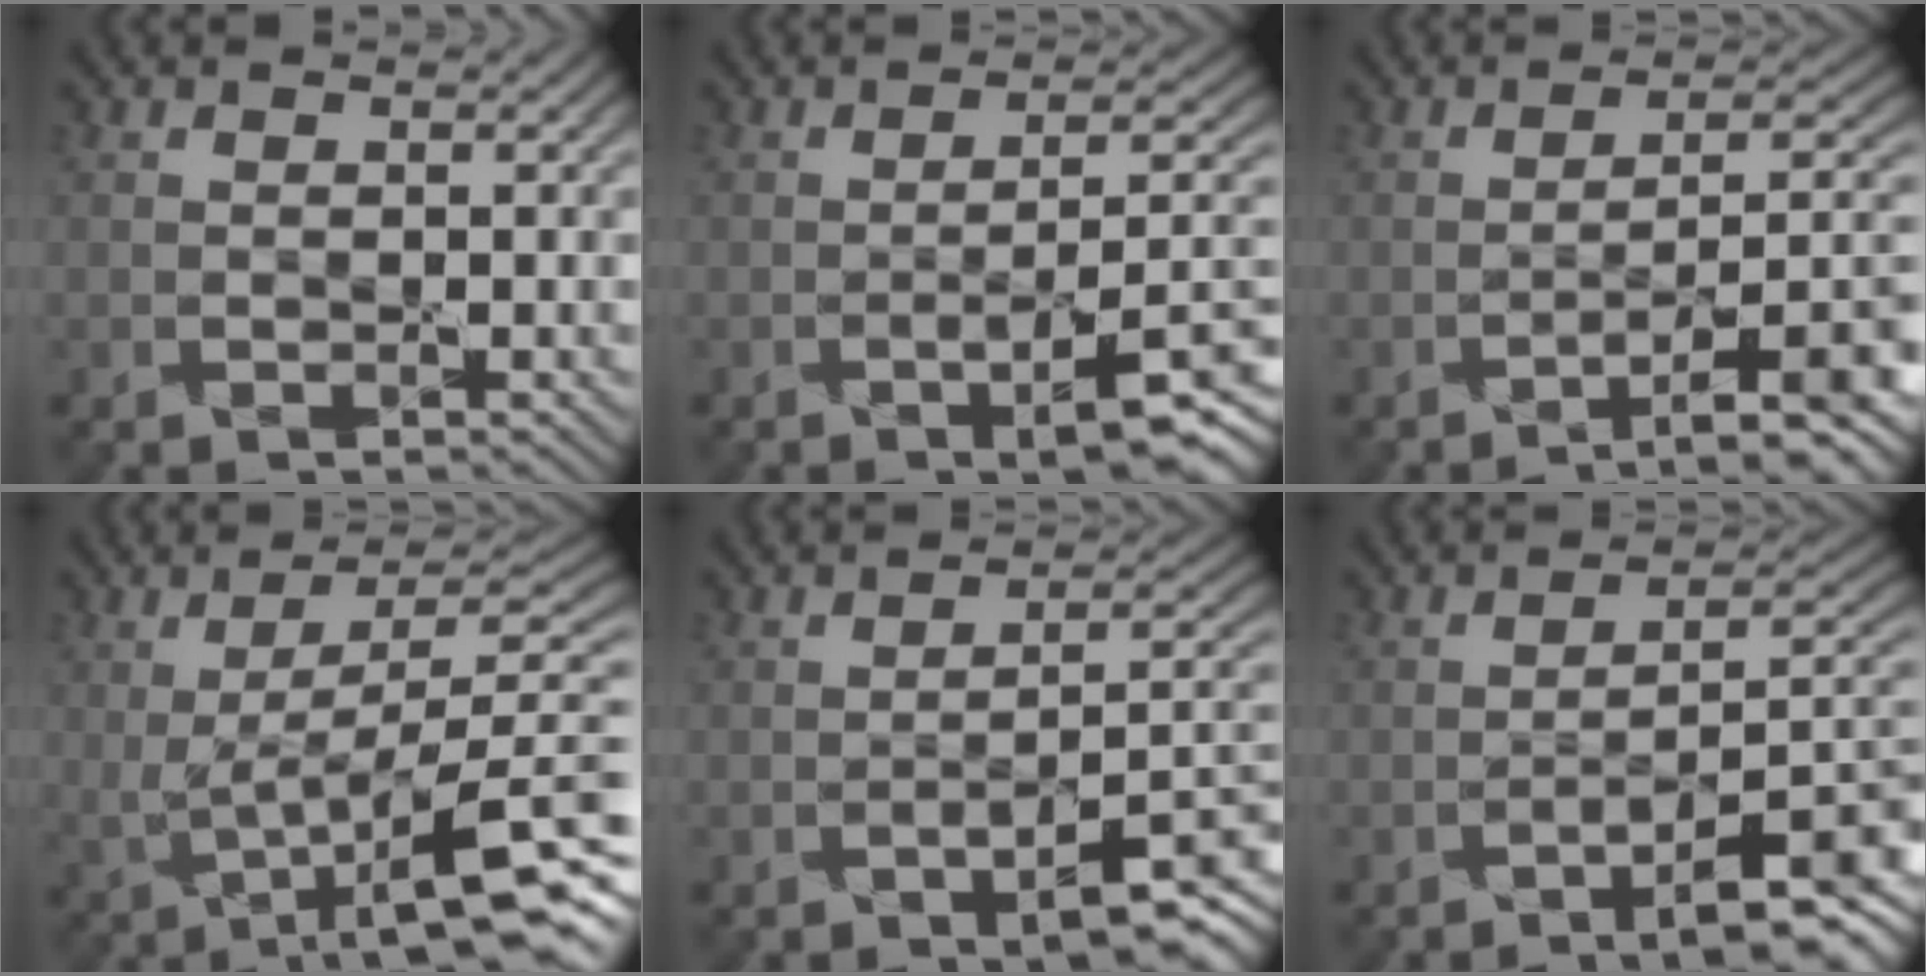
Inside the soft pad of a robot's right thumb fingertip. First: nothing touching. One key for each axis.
{"total": 8.1, "fx": -3.5, "fy": 2.1, "fz": 7.0, "tx": -0.110, "ty": -0.004, "tz": -0.054}
{"total": 10.1, "fx": -4.9, "fy": 2.8, "fz": 8.4, "tx": -0.120, "ty": 0.003, "tz": -0.073}
{"total": 12.9, "fx": -1.1, "fy": 3.4, "fz": 12.4, "tx": -0.193, "ty": 0.012, "tz": -0.009}
{"total": 7.2, "fx": -3.6, "fy": 2.3, "fz": 5.8, "tx": -0.084, "ty": -0.004, "tz": -0.059}
{"total": 8.9, "fx": -4.8, "fy": 2.3, "fz": 7.1, "tx": -0.105, "ty": 0.000, "tz": -0.075}